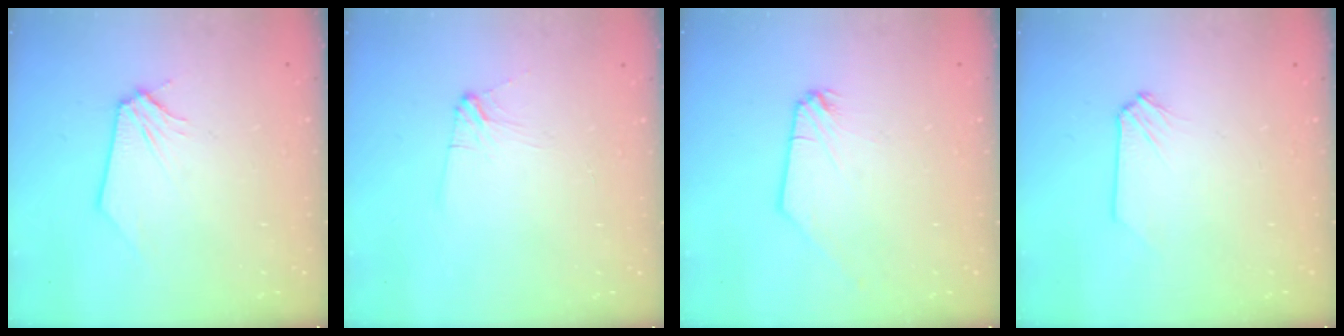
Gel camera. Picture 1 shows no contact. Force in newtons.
{"total": 3.9, "press": 3.9, "slide": 0.6}
{"total": 0.0}
{"total": 0.0}